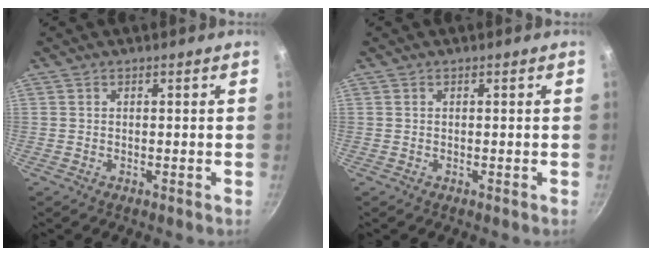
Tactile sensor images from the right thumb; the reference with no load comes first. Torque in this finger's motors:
{"motor_torque": [0.00, 0.00, -0.04, 0.04, 0.03]}